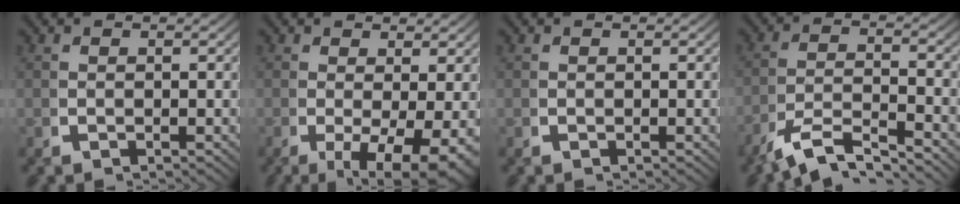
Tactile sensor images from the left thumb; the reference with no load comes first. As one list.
[{"total": 6.8, "force": [-1.6, 3.4, 5.6], "torque": [-0.096, -0.035, -0.011]}, {"total": 0.0}, {"total": 6.4, "force": [-3.9, 3.1, 4.0], "torque": [-0.078, -0.021, -0.061]}]